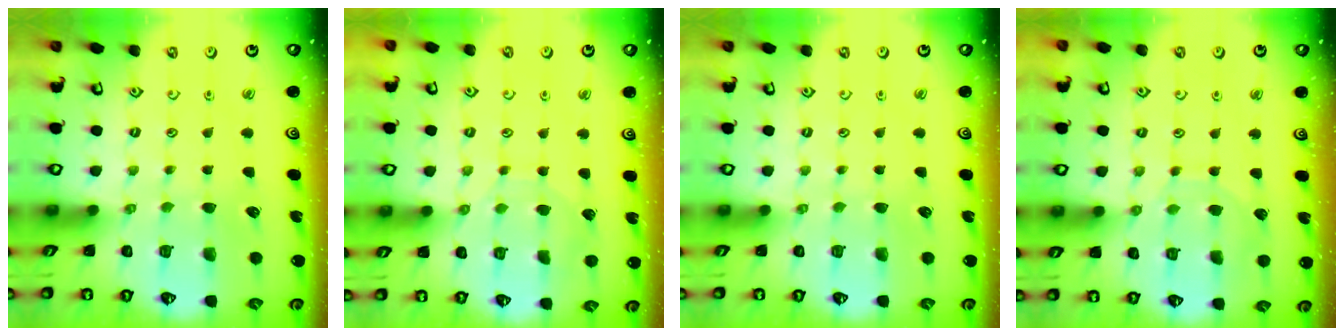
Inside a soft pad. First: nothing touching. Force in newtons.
{"total": 3.9, "press": 3.9, "slide": 0.3}
{"total": 0.0}
{"total": 6.7, "press": 6.7, "slide": 0.4}